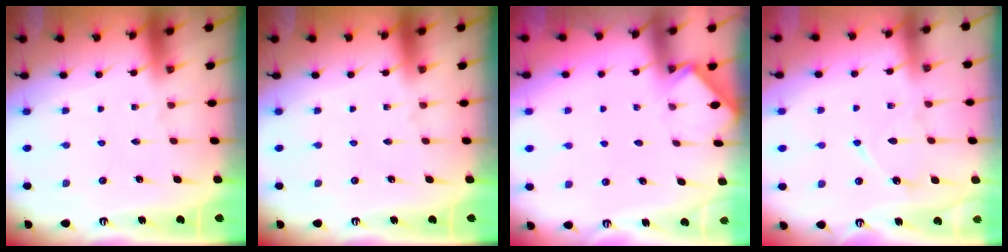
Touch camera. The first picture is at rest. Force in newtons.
{"total": 0.0}
{"total": 2.5, "press": 2.5, "slide": 0.4}
{"total": 7.4, "press": 7.3, "slide": 0.7}